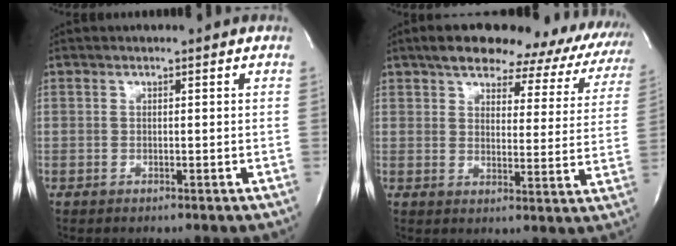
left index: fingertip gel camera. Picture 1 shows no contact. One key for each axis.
{"total": 20.0, "fx": 16.2, "fy": 7.7, "fz": 8.9, "tx": -0.105, "ty": 0.015, "tz": 0.176}